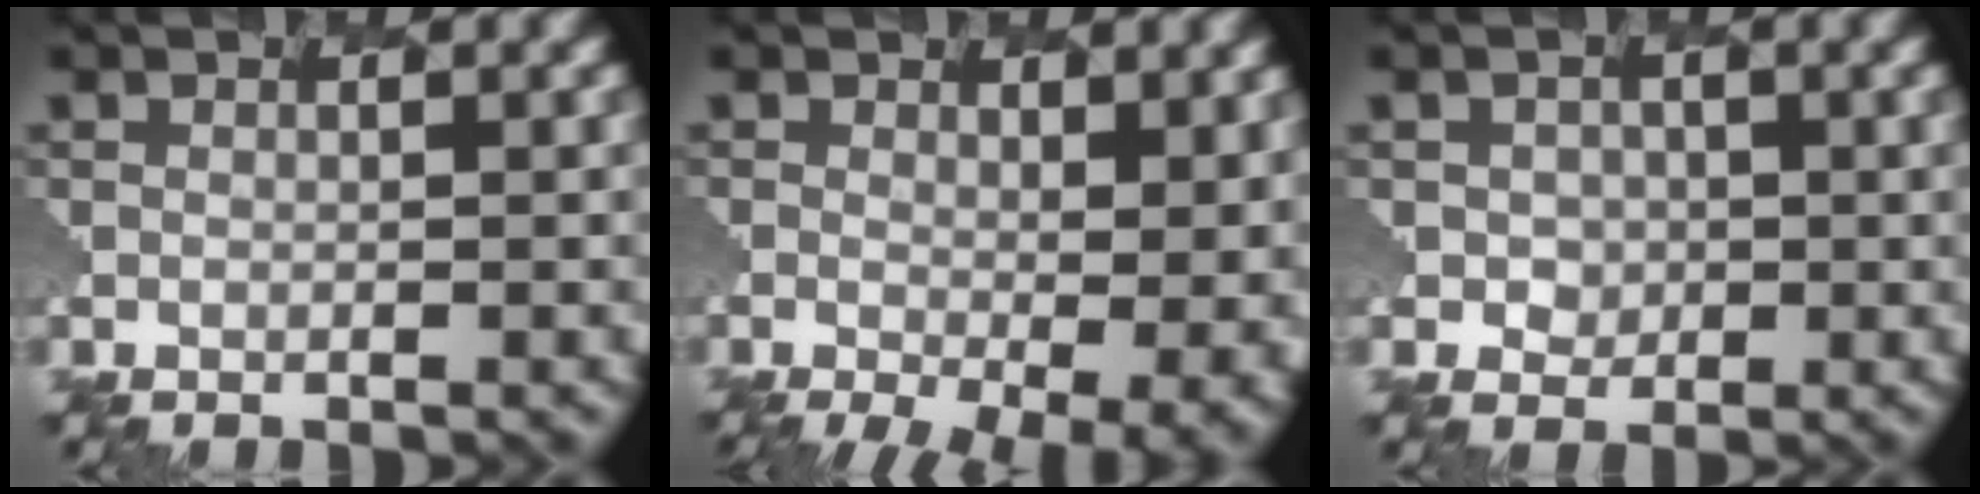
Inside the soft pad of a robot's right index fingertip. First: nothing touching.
{"total": 7.0, "force": [-1.2, 2.8, 6.2], "torque": [-0.072, -0.017, 0.000]}
{"total": 1.5, "force": [-0.1, 1.4, -0.3], "torque": [-0.011, -0.002, -0.004]}